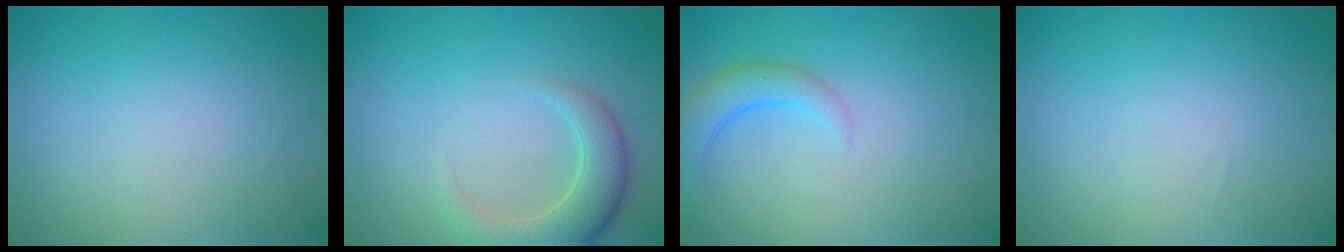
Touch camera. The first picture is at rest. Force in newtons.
{"total": 4.2, "press": 4.2, "slide": 0.5}
{"total": 3.2, "press": 3.2, "slide": 0.3}
{"total": 0.0}